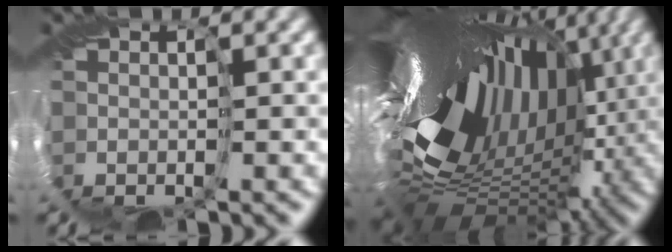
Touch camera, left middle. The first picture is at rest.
{"total": 17.8, "force": [2.7, 10.2, 14.4], "torque": [-0.255, -0.034, 0.047]}